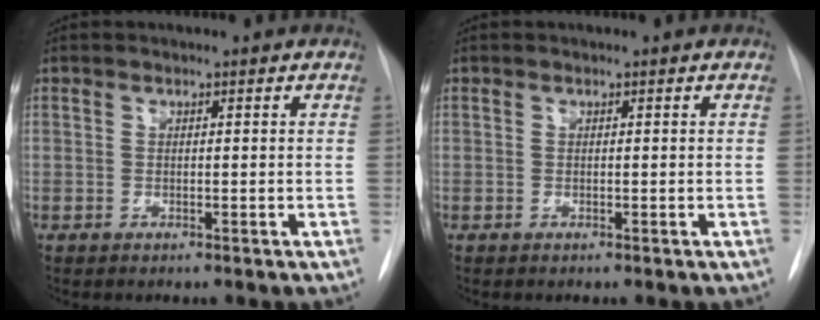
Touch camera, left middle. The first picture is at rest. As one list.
[{"total": 0.0}]